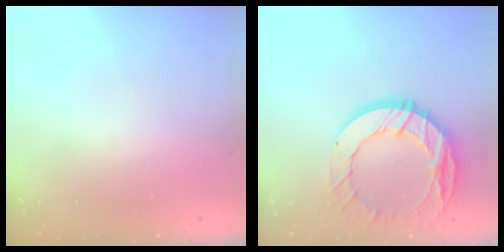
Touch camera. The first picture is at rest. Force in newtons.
{"total": 16.6, "press": 16.6, "slide": 1.5}